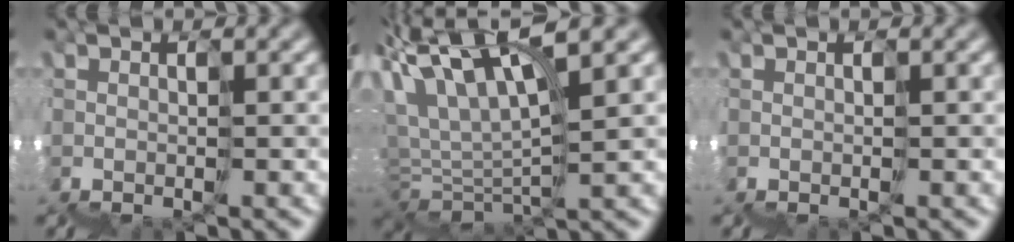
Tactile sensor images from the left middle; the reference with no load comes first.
{"total": 4.6, "force": [4.3, -0.3, 1.8], "torque": [-0.066, 0.037, 0.069]}
{"total": 0.0}